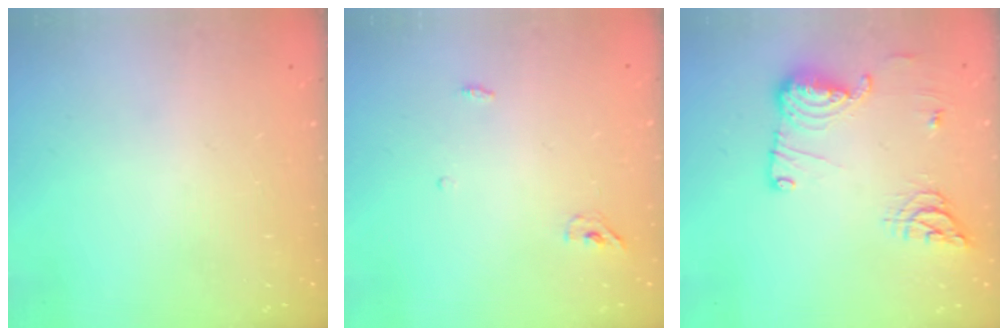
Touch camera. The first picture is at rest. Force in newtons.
{"total": 3.9, "press": 3.7, "slide": 1.2}
{"total": 17.5, "press": 16.1, "slide": 6.9}